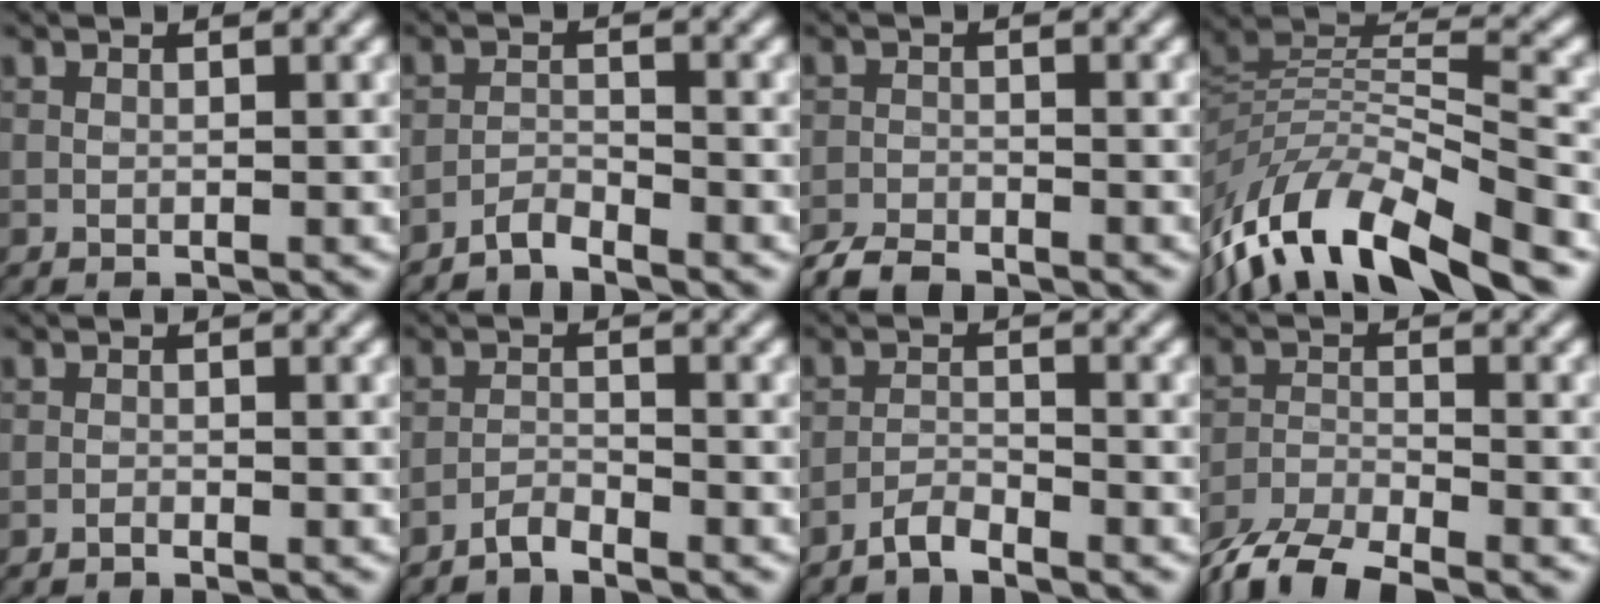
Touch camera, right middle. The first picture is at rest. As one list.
[{"total": 2.0, "force": [-2.0, -0.1, 0.0], "torque": [-0.001, 0.013, -0.037]}, {"total": 3.4, "force": [-3.3, 0.6, 0.6], "torque": [-0.017, -0.001, -0.061]}, {"total": 11.2, "force": [-7.9, 3.3, 7.2], "torque": [-0.142, 0.025, -0.138]}, {"total": 0.6, "force": [-0.6, -0.1, -0.1], "torque": [0.001, 0.012, -0.009]}, {"total": 1.6, "force": [-1.6, -0.2, 0.0], "torque": [-0.001, 0.013, -0.031]}, {"total": 1.9, "force": [-1.9, -0.1, 0.2], "torque": [-0.006, 0.013, -0.036]}, {"total": 6.5, "force": [-5.8, 1.6, 2.5], "torque": [-0.051, -0.005, -0.102]}]